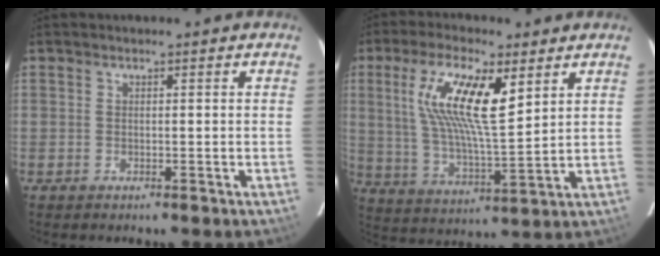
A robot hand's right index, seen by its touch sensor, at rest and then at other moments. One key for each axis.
{"total": 14.9, "fx": 5.9, "fy": 4.0, "fz": 13.1, "tx": -0.250, "ty": 0.005, "tz": 0.112}